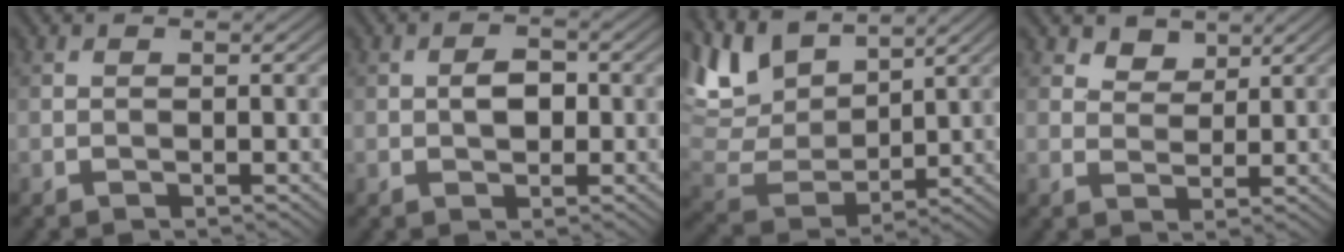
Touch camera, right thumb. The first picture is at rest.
{"total": 2.7, "force": [-0.1, 1.7, 2.1], "torque": [-0.036, 0.001, -0.004]}
{"total": 10.8, "force": [7.0, 5.1, 6.4], "torque": [-0.186, 0.013, 0.133]}
{"total": 2.9, "force": [2.1, 1.7, 1.0], "torque": [-0.023, -0.006, 0.038]}